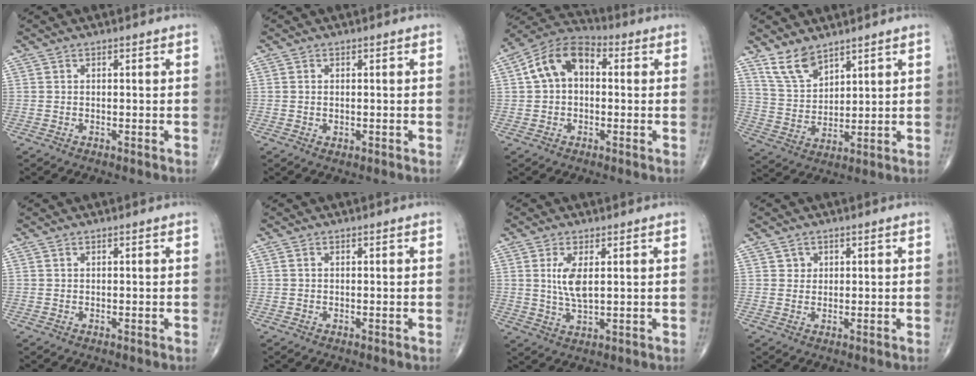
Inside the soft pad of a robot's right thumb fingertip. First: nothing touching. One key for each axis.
{"total": 1.2, "fx": -0.1, "fy": 0.8, "fz": 0.9, "tx": -0.018, "ty": -0.004, "tz": 0.000}
{"total": 10.8, "fx": 1.5, "fy": 7.3, "fz": 7.8, "tx": -0.130, "ty": 0.033, "tz": 0.011}
{"total": 7.7, "fx": 5.9, "fy": 3.5, "fz": 3.6, "tx": -0.056, "ty": -0.033, "tz": 0.127}
{"total": 0.0}
{"total": 0.0}
{"total": 5.5, "fx": 1.3, "fy": 2.0, "fz": 4.9, "tx": -0.103, "ty": -0.013, "tz": 0.033}
{"total": 1.8, "fx": 0.9, "fy": 1.5, "fz": 0.3, "tx": 0.010, "ty": -0.004, "tz": 0.011}